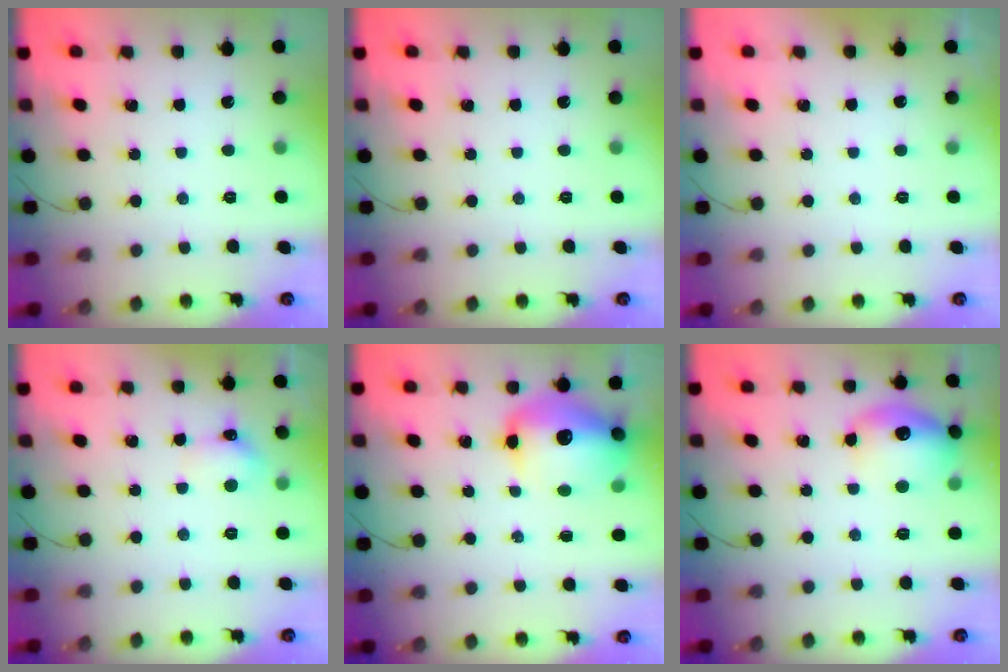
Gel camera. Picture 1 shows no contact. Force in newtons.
{"total": 0.0}
{"total": 10.1, "press": 1.0, "slide": 10.0}
{"total": 5.8, "press": 5.6, "slide": 1.6}
{"total": 15.6, "press": 15.0, "slide": 4.2}
{"total": 15.4, "press": 15.4, "slide": 1.3}